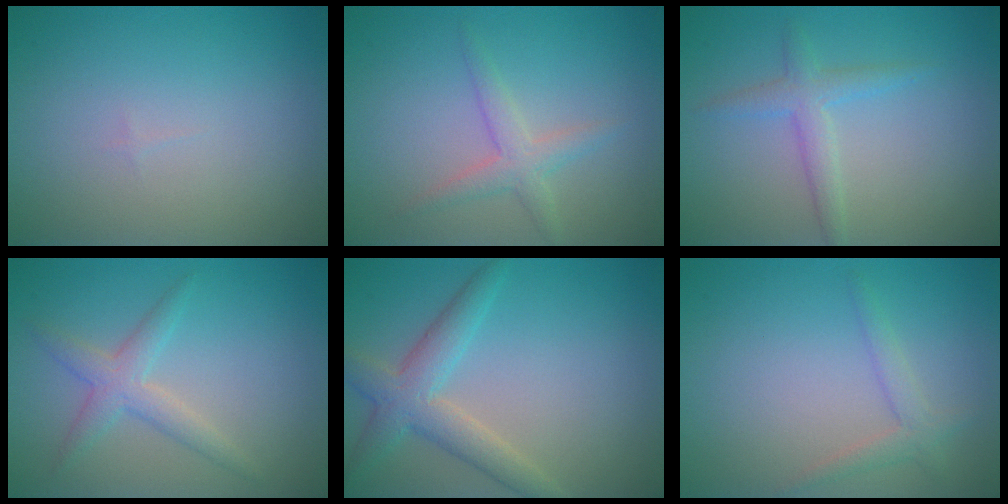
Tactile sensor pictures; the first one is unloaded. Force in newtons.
{"total": 2.2, "press": 2.2, "slide": 0.1}
{"total": 2.3, "press": 2.3, "slide": 0.1}
{"total": 1.7, "press": 1.7, "slide": 0.2}
{"total": 4.0, "press": 4.0, "slide": 0.3}
{"total": 1.8, "press": 1.8, "slide": 0.2}